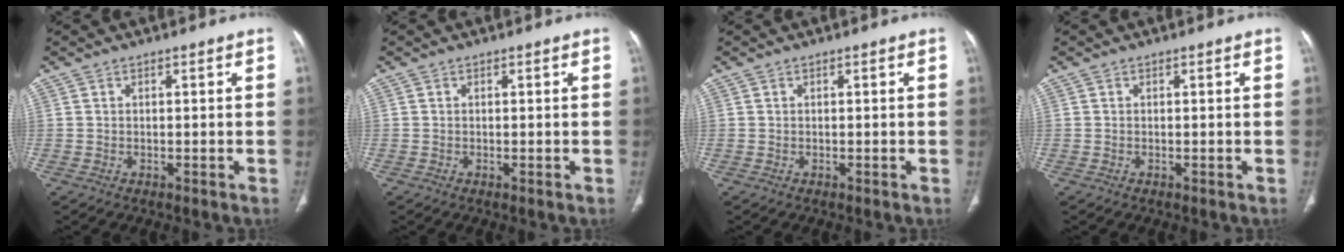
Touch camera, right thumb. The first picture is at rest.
{"total": 0.0}
{"total": 0.0}
{"total": 0.0}